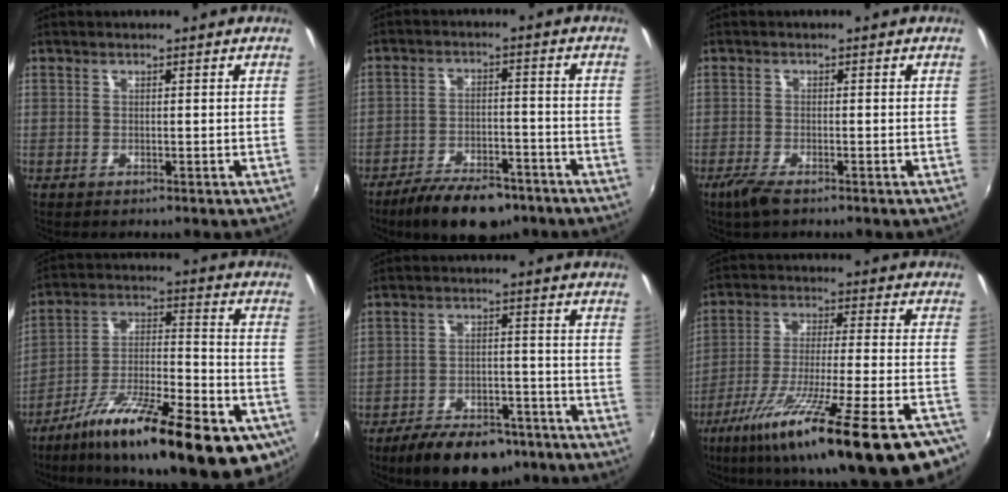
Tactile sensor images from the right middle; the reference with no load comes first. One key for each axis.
{"total": 12.7, "fx": -9.6, "fy": 4.9, "fz": 6.7, "tx": -0.139, "ty": -0.008, "tz": -0.149}
{"total": 3.6, "fx": -2.5, "fy": 0.7, "fz": 2.4, "tx": -0.062, "ty": -0.011, "tz": -0.050}
{"total": 28.0, "fx": -17.2, "fy": 7.8, "fz": 20.6, "tx": -0.319, "ty": -0.034, "tz": -0.259}
{"total": 14.4, "fx": -10.8, "fy": 6.1, "fz": 7.2, "tx": -0.142, "ty": -0.005, "tz": -0.157}
{"total": 28.7, "fx": -20.5, "fy": 3.4, "fz": 19.8, "tx": -0.329, "ty": -0.094, "tz": -0.307}